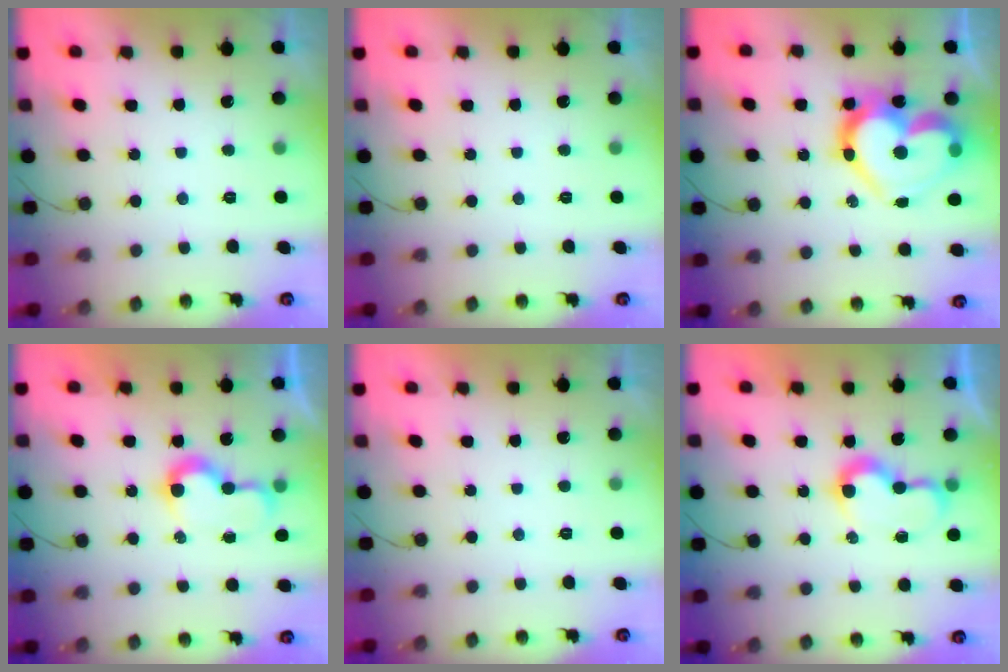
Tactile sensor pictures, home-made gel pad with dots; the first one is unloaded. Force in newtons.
{"total": 0.0}
{"total": 21.7, "press": 21.6, "slide": 1.9}
{"total": 8.0, "press": 8.0, "slide": 0.2}
{"total": 1.8, "press": 1.8, "slide": 0.0}
{"total": 7.2, "press": 7.2, "slide": 0.2}